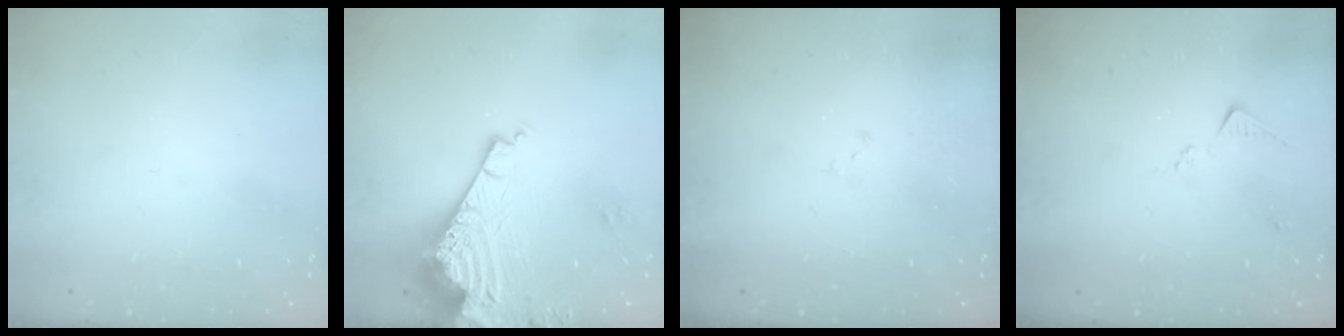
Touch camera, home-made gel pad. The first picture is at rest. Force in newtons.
{"total": 13.5, "press": 13.4, "slide": 1.5}
{"total": 7.8, "press": 7.7, "slide": 0.7}
{"total": 5.1, "press": 5.0, "slide": 0.7}